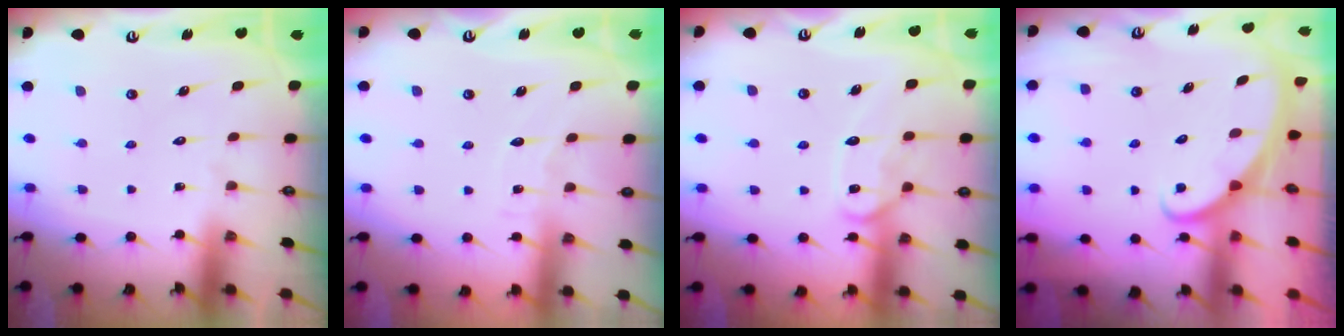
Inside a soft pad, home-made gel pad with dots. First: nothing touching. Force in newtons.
{"total": 3.4, "press": 3.4, "slide": 0.4}
{"total": 13.1, "press": 13.1, "slide": 1.3}
{"total": 2.1, "press": 2.1, "slide": 0.2}